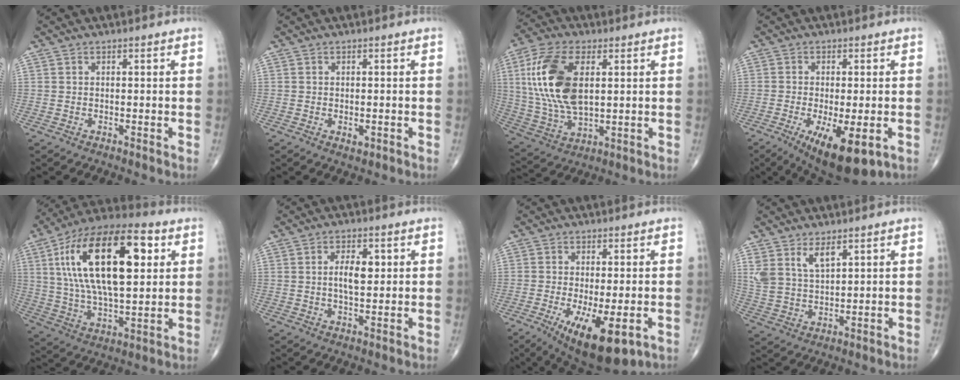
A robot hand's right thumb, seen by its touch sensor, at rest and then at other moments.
{"total": 1.4, "force": [-0.5, 0.7, 1.1], "torque": [-0.014, -0.003, -0.003]}
{"total": 17.2, "force": [3.6, 8.7, 14.4], "torque": [-0.301, -0.006, 0.072]}
{"total": 12.0, "force": [-4.9, 4.0, 10.2], "torque": [-0.165, -0.017, -0.067]}
{"total": 26.7, "force": [7.2, 11.7, 22.8], "torque": [-0.406, 0.002, 0.116]}
{"total": 5.4, "force": [1.0, 2.5, 4.7], "torque": [-0.076, -0.003, 0.017]}
{"total": 12.9, "force": [-5.0, 4.5, 11.0], "torque": [-0.183, -0.020, -0.066]}
{"total": 6.1, "force": [3.6, 2.6, 4.2], "torque": [-0.079, -0.020, 0.080]}